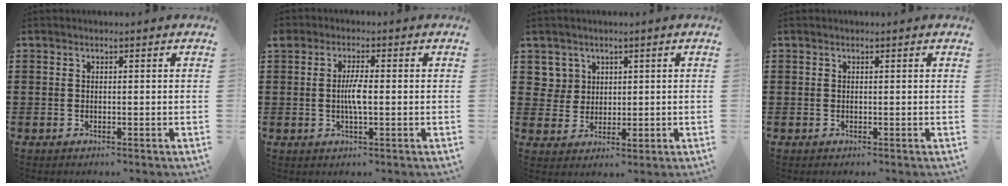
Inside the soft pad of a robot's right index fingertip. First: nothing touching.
{"total": 3.7, "force": [-0.3, 0.9, 3.6], "torque": [-0.072, -0.003, -0.009]}
{"total": 4.1, "force": [1.8, 3.6, 0.5], "torque": [-0.028, 0.014, 0.035]}
{"total": 0.0}